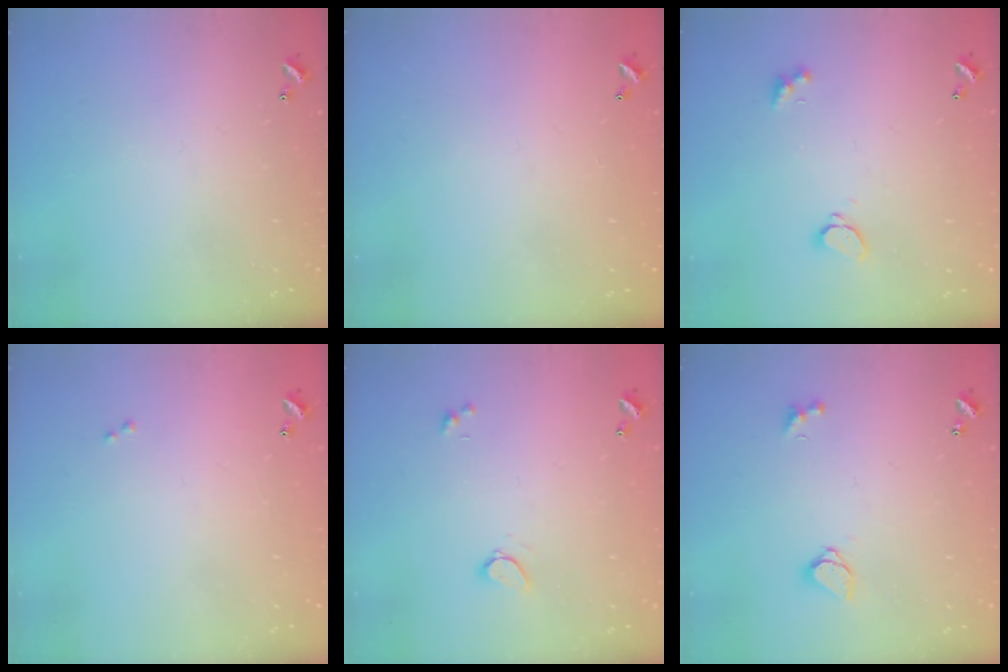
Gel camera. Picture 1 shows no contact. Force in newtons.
{"total": 2.7, "press": 2.7, "slide": 0.1}
{"total": 1.7, "press": 1.6, "slide": 0.3}
{"total": 0.7, "press": 0.6, "slide": 0.4}
{"total": 0.6, "press": 0.6, "slide": 0.2}
{"total": 1.5, "press": 1.4, "slide": 0.4}